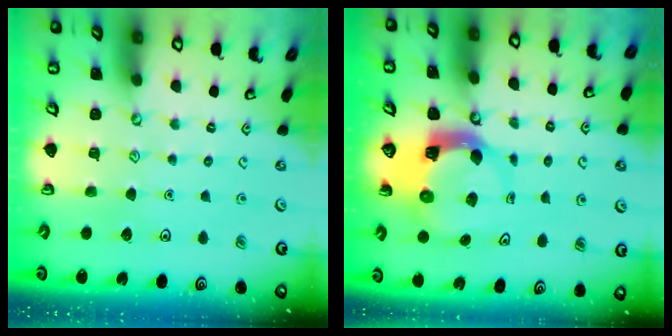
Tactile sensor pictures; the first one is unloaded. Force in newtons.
{"total": 4.6, "press": 4.6, "slide": 0.5}